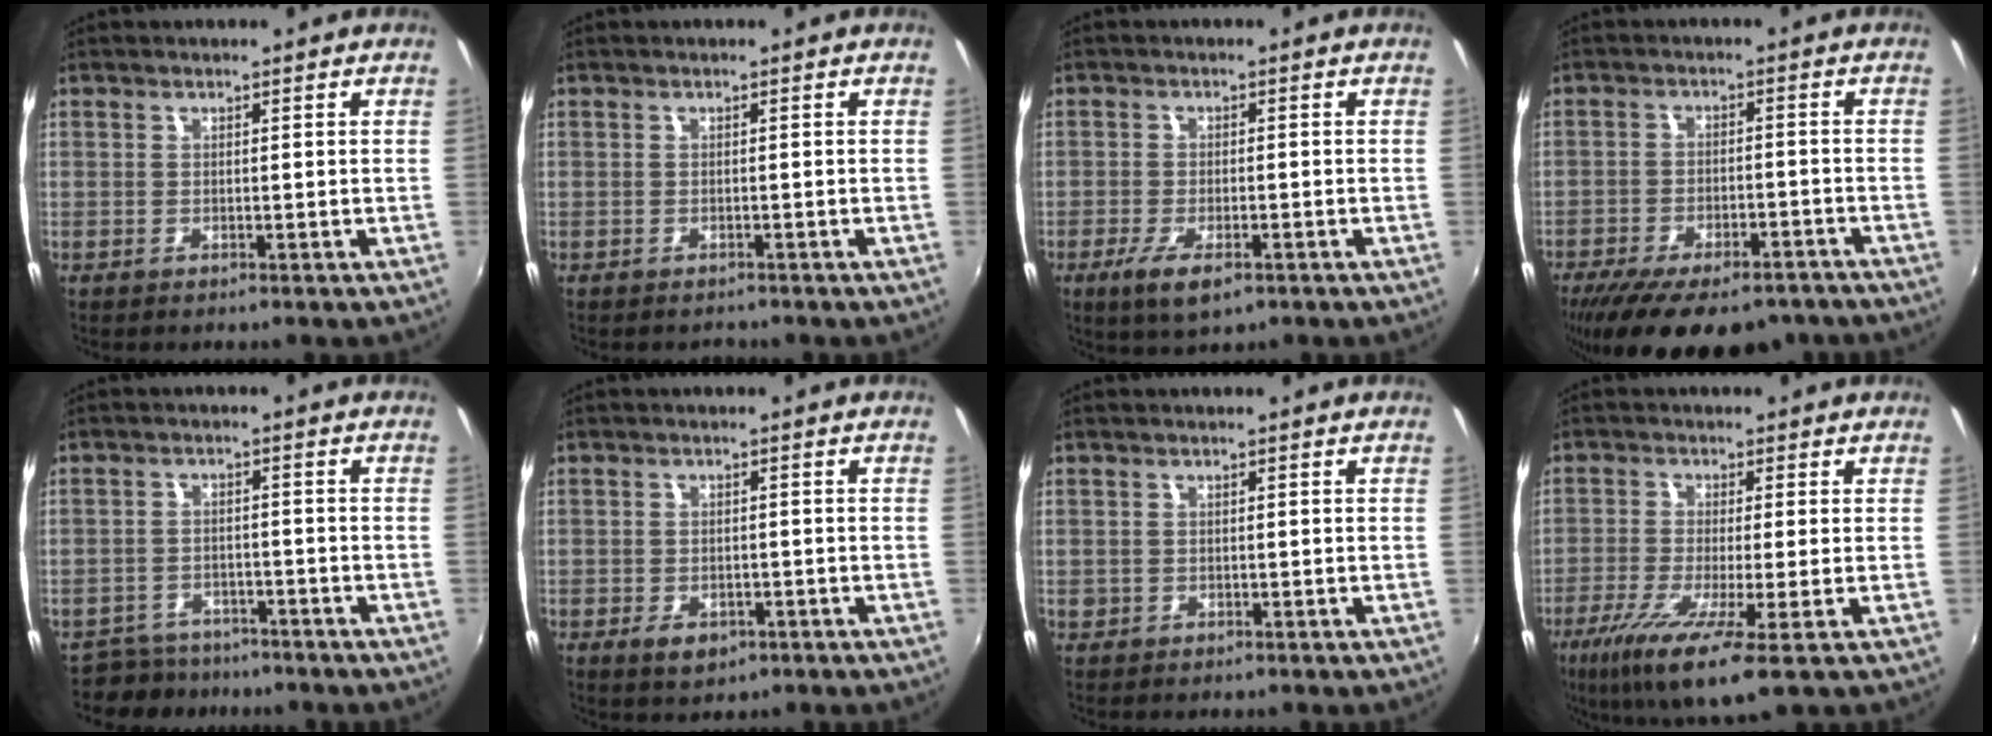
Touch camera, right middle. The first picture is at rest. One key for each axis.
{"total": 1.1, "fx": -1.0, "fy": 0.4, "fz": 0.1, "tx": -0.006, "ty": -0.003, "tz": -0.012}
{"total": 6.2, "fx": -3.4, "fy": 2.1, "fz": 4.7, "tx": -0.104, "ty": -0.020, "tz": -0.060}
{"total": 20.1, "fx": -15.2, "fy": 7.7, "fz": 10.7, "tx": -0.211, "ty": -0.039, "tz": -0.212}
{"total": 6.4, "fx": -5.6, "fy": 3.0, "fz": 0.6, "tx": -0.029, "ty": 0.000, "tz": -0.091}
{"total": 4.0, "fx": -2.0, "fy": 2.5, "fz": 2.4, "tx": -0.052, "ty": -0.009, "tz": -0.029}
{"total": 0.9, "fx": -0.2, "fy": 0.8, "fz": 0.1, "tx": -0.003, "ty": -0.003, "tz": -0.003}
{"total": 11.1, "fx": -5.3, "fy": 0.9, "fz": 9.7, "tx": -0.207, "ty": -0.043, "tz": -0.097}